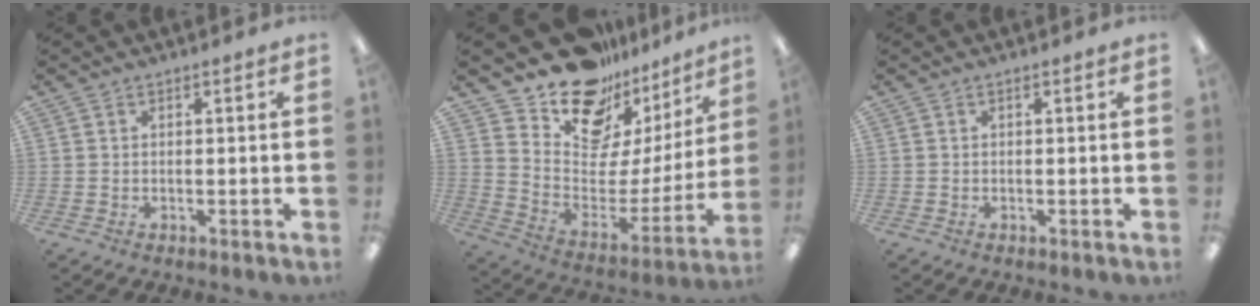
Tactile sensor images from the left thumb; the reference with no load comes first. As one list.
[{"total": 17.4, "force": [14.2, 8.4, 5.6], "torque": [-0.103, -0.124, 0.252]}, {"total": 0.0}]